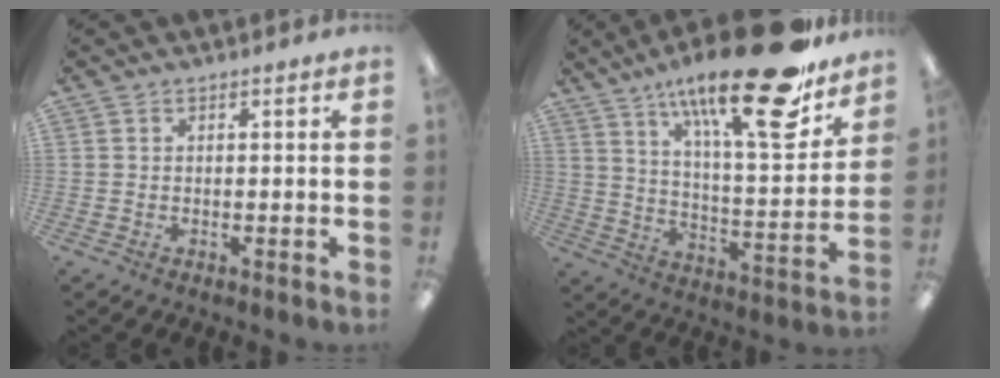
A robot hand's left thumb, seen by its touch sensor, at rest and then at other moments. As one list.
[{"total": 25.4, "force": [17.5, 6.1, 17.3], "torque": [-0.269, -0.112, 0.278]}]